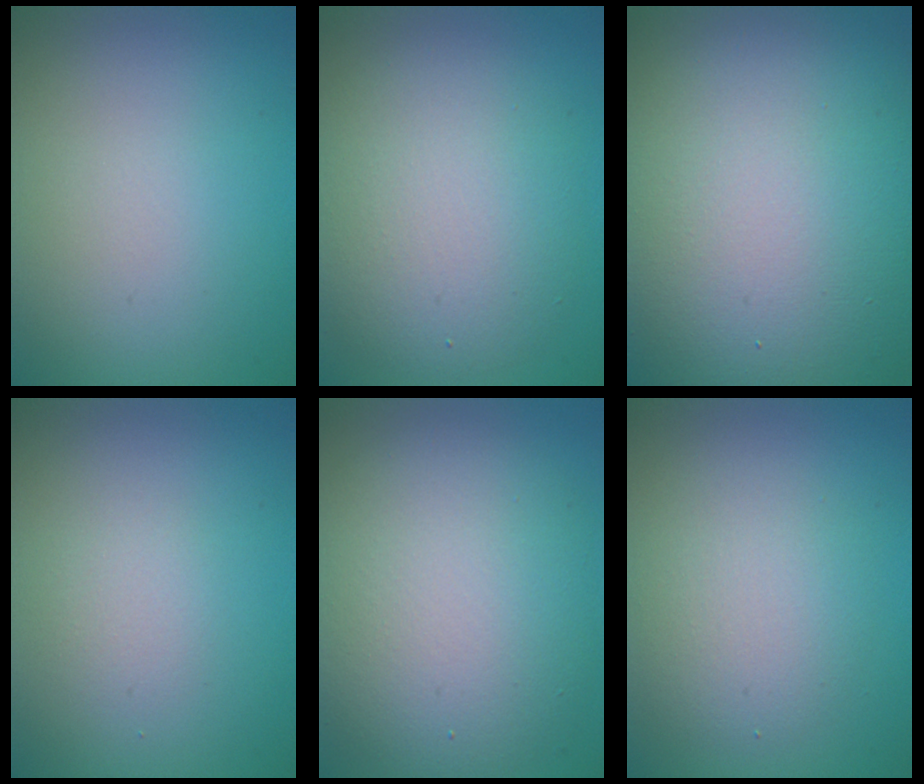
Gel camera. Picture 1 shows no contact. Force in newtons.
{"total": 6.4, "press": 6.4, "slide": 0.3}
{"total": 22.5, "press": 22.5, "slide": 1.0}
{"total": 1.2, "press": 1.2, "slide": 0.1}
{"total": 9.0, "press": 9.0, "slide": 0.9}
{"total": 3.7, "press": 3.6, "slide": 0.3}